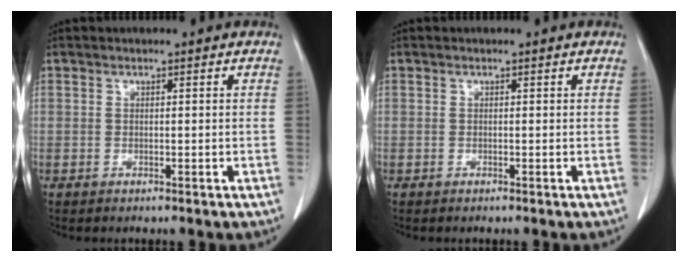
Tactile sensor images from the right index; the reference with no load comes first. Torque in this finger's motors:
{"motor_torque": [0.12, -0.14, -0.01, 0.00]}